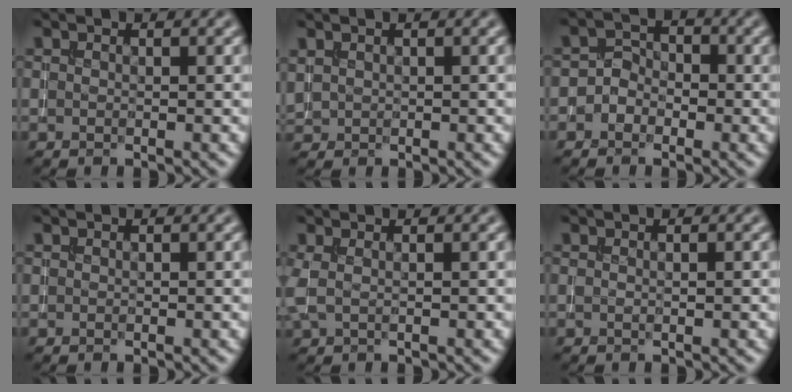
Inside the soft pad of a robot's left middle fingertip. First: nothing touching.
{"total": 0.9, "force": [0.6, 0.6, 0.3], "torque": [-0.008, 0.003, 0.015]}
{"total": 1.8, "force": [-0.8, 1.5, 0.7], "torque": [-0.007, 0.009, -0.021]}
{"total": 0.0}
{"total": 1.0, "force": [0.3, 0.3, 0.9], "torque": [-0.019, 0.009, 0.002]}
{"total": 0.8, "force": [0.2, 0.2, 0.8], "torque": [-0.002, -0.004, 0.000]}